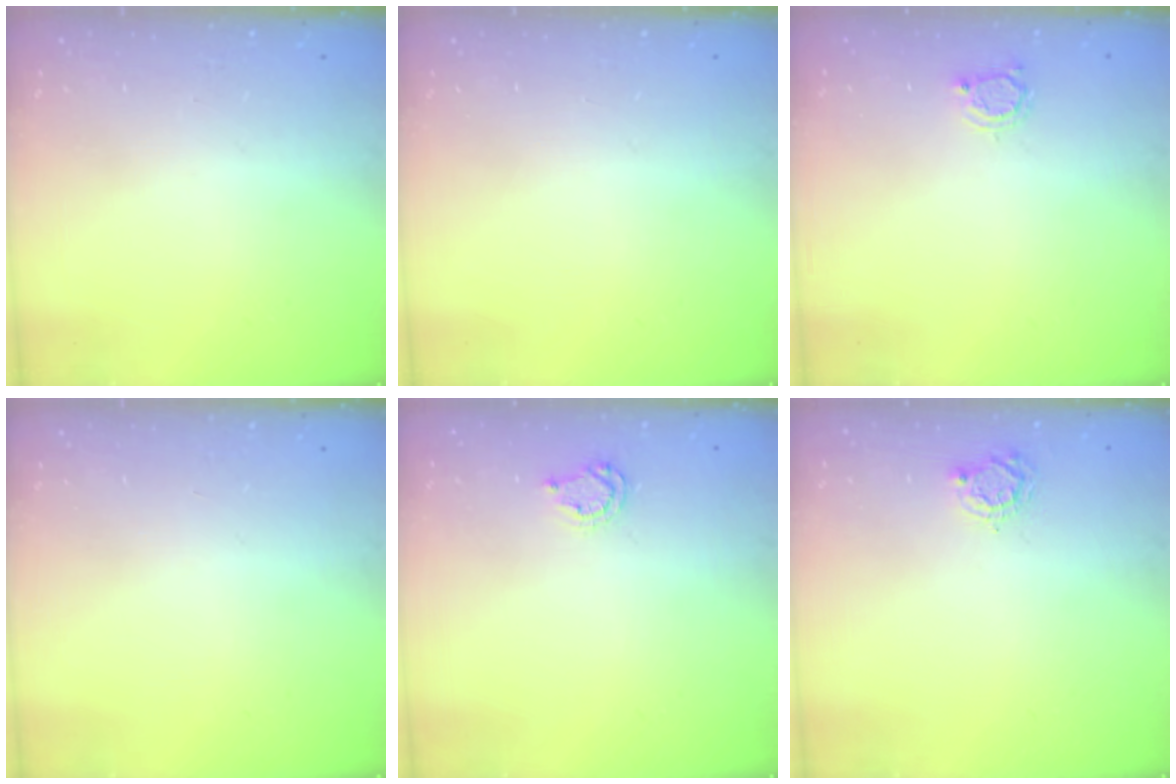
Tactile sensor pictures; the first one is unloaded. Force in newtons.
{"total": 0.0}
{"total": 3.0, "press": 3.0, "slide": 0.4}
{"total": 0.0}
{"total": 5.0, "press": 5.0, "slide": 0.6}
{"total": 4.8, "press": 4.7, "slide": 0.4}